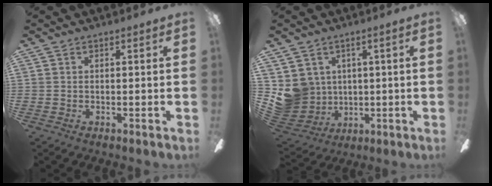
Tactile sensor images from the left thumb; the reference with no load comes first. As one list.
[{"total": 8.5, "force": [1.5, 8.3, 1.4], "torque": [-0.065, -0.019, 0.035]}]